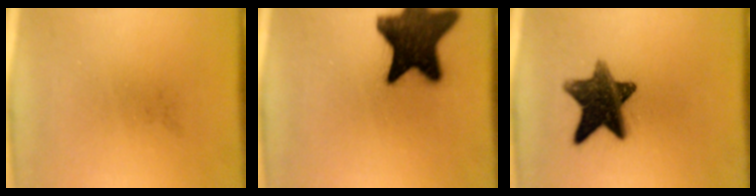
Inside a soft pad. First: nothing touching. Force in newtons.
{"total": 17.7}
{"total": 12.5}